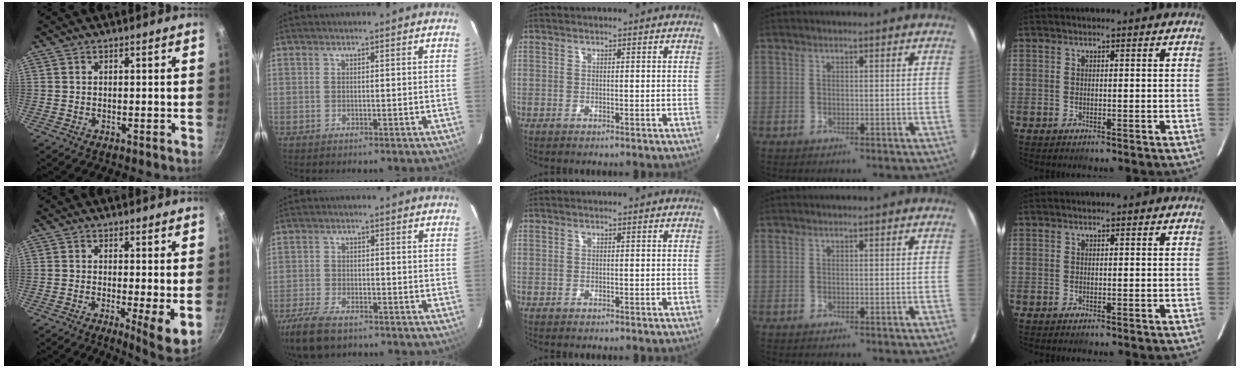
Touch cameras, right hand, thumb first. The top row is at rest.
{"thumb": {"total": 7.4, "force": [-0.8, 1.5, 7.2], "torque": [-0.100, -0.021, -0.009]}, "index": {"total": 9.9, "force": [-7.4, 3.8, 5.3], "torque": [-0.144, -0.026, -0.139]}}